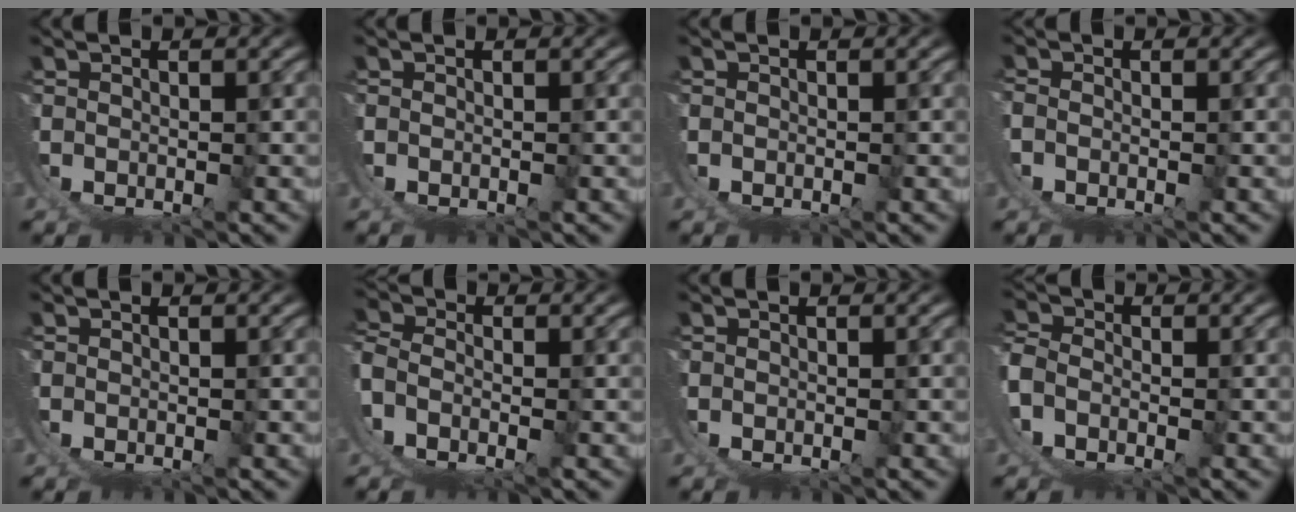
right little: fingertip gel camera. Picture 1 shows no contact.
{"total": 0.0}
{"total": 0.0}
{"total": 0.7, "force": [-0.6, -0.3, -0.3], "torque": [0.014, -0.001, -0.012]}
{"total": 0.0}
{"total": 2.8, "force": [-1.6, 1.9, 1.3], "torque": [-0.030, -0.015, -0.029]}
{"total": 0.0}
{"total": 3.1, "force": [-1.5, 2.6, 0.7], "torque": [-0.021, -0.007, -0.033]}